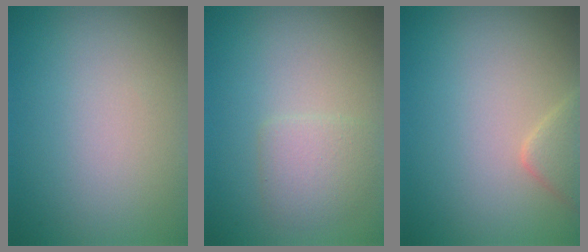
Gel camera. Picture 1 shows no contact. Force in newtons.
{"total": 2.2, "press": 2.2, "slide": 0.1}
{"total": 2.0, "press": 2.0, "slide": 0.1}